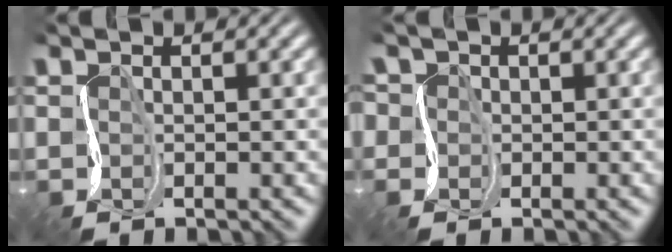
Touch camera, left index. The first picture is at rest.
{"total": 3.1, "force": [0.5, 2.9, 0.9], "torque": [-0.019, 0.015, -0.023]}